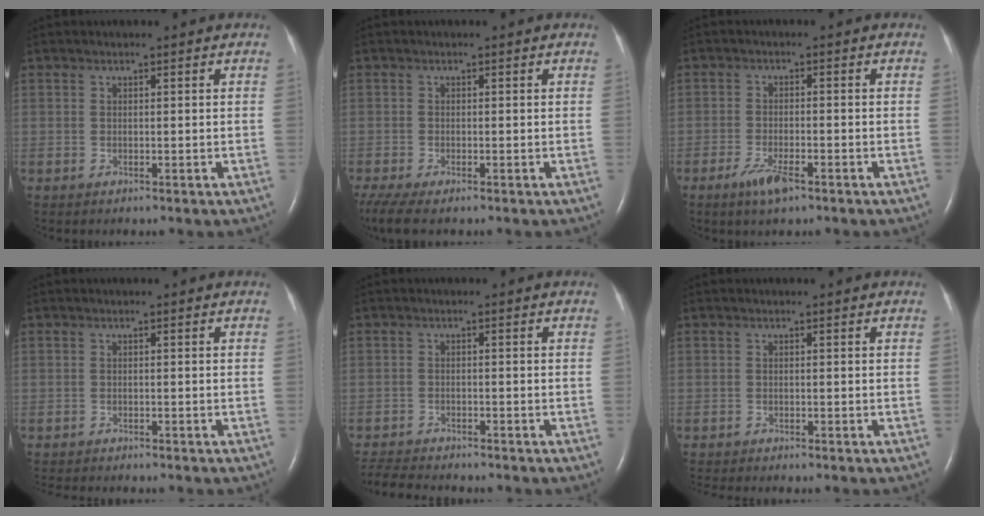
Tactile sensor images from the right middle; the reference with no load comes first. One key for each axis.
{"total": 5.6, "fx": -4.1, "fy": 1.3, "fz": 3.6, "tx": -0.076, "ty": -0.014, "tz": -0.074}
{"total": 4.1, "fx": -2.6, "fy": 0.9, "fz": 3.0, "tx": -0.068, "ty": -0.006, "tz": -0.046}
{"total": 5.3, "fx": -4.8, "fy": 0.7, "fz": 2.2, "tx": -0.028, "ty": -0.010, "tz": -0.068}
{"total": 6.8, "fx": -6.5, "fy": 0.6, "fz": 2.0, "tx": -0.038, "ty": -0.017, "tz": -0.107}
{"total": 3.5, "fx": -3.2, "fy": 0.0, "fz": 1.4, "tx": -0.018, "ty": -0.008, "tz": -0.047}